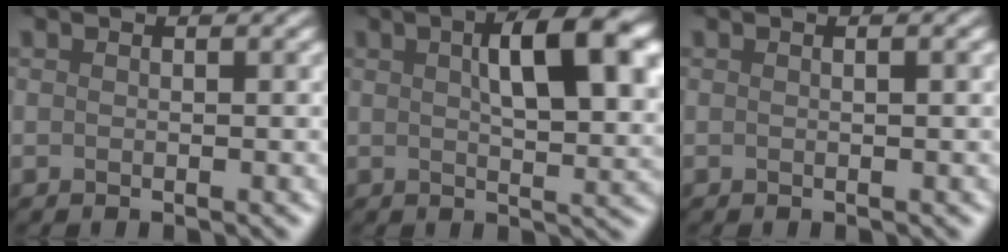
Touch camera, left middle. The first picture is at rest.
{"total": 7.2, "force": [2.4, 1.4, 6.6], "torque": [-0.091, 0.017, 0.044]}
{"total": 1.8, "force": [0.7, 1.0, 1.3], "torque": [0.004, 0.007, -0.010]}